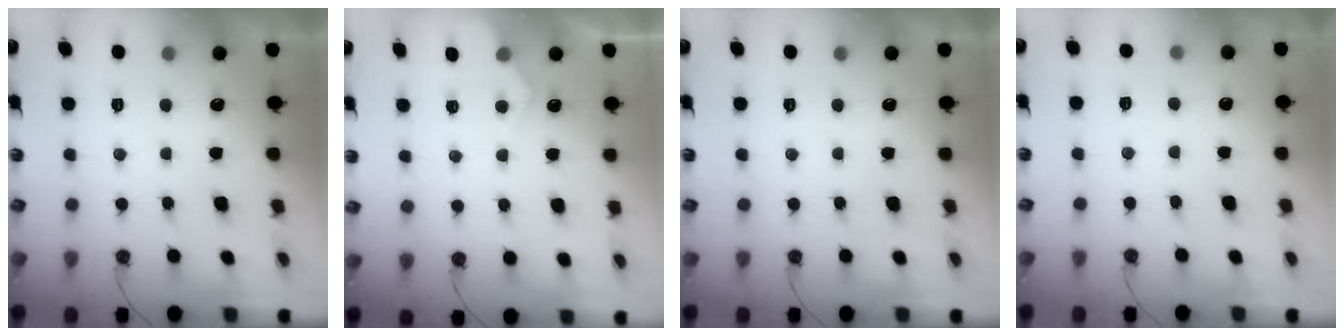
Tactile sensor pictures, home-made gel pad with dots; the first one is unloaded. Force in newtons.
{"total": 5.3, "press": 5.2, "slide": 0.7}
{"total": 0.0}
{"total": 2.4, "press": 2.4, "slide": 0.4}